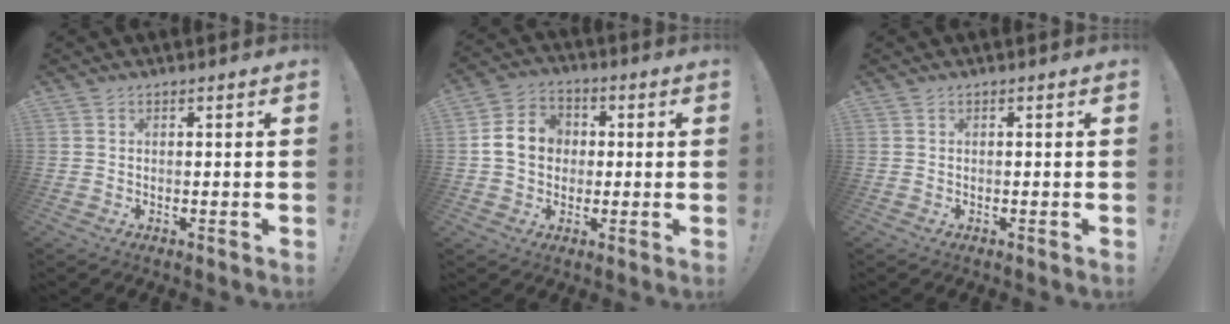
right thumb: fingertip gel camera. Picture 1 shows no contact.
{"total": 10.6, "force": [0.7, 9.1, 5.5], "torque": [-0.095, 0.008, 0.018]}
{"total": 0.0}